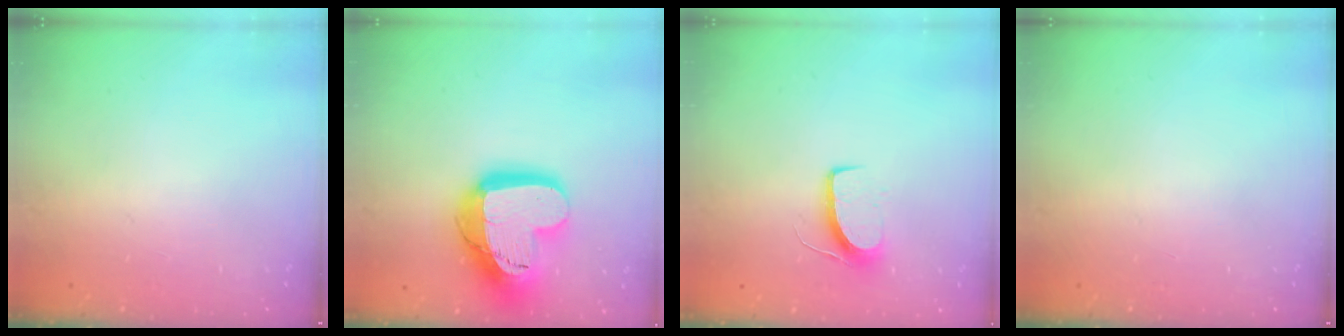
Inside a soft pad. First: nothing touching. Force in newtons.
{"total": 20.1, "press": 20.0, "slide": 1.6}
{"total": 6.7, "press": 6.7, "slide": 0.5}
{"total": 0.0}